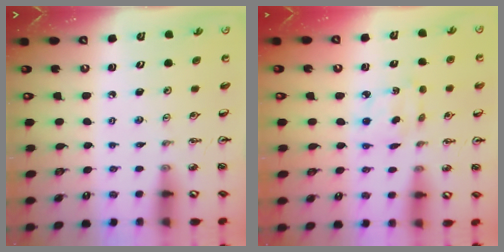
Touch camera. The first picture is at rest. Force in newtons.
{"total": 3.0, "press": 3.0, "slide": 0.2}